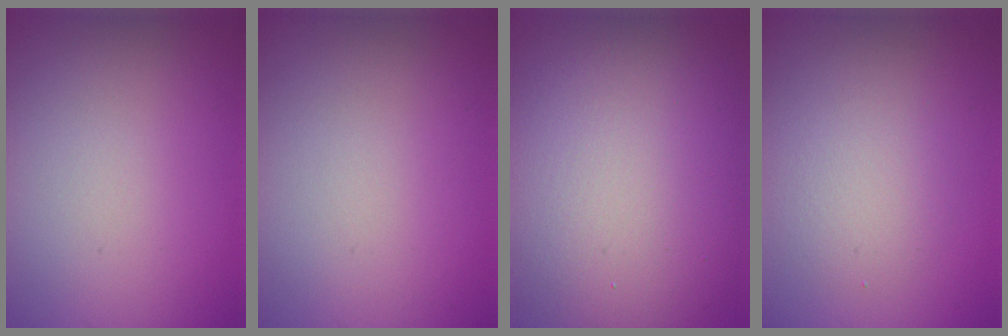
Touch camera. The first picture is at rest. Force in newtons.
{"total": 0.0}
{"total": 15.1, "press": 15.1, "slide": 0.9}
{"total": 2.6, "press": 2.6, "slide": 0.2}